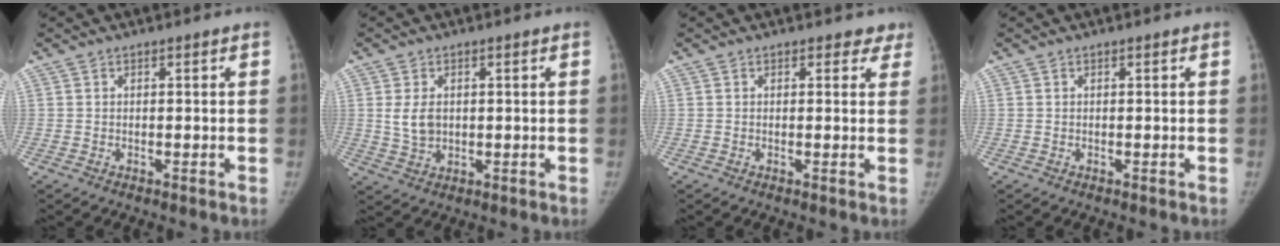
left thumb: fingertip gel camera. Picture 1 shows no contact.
{"total": 4.6, "force": [0.6, 3.3, 3.2], "torque": [-0.049, -0.005, 0.021]}
{"total": 2.8, "force": [2.3, 1.7, 0.4], "torque": [0.030, -0.009, 0.011]}
{"total": 0.0}